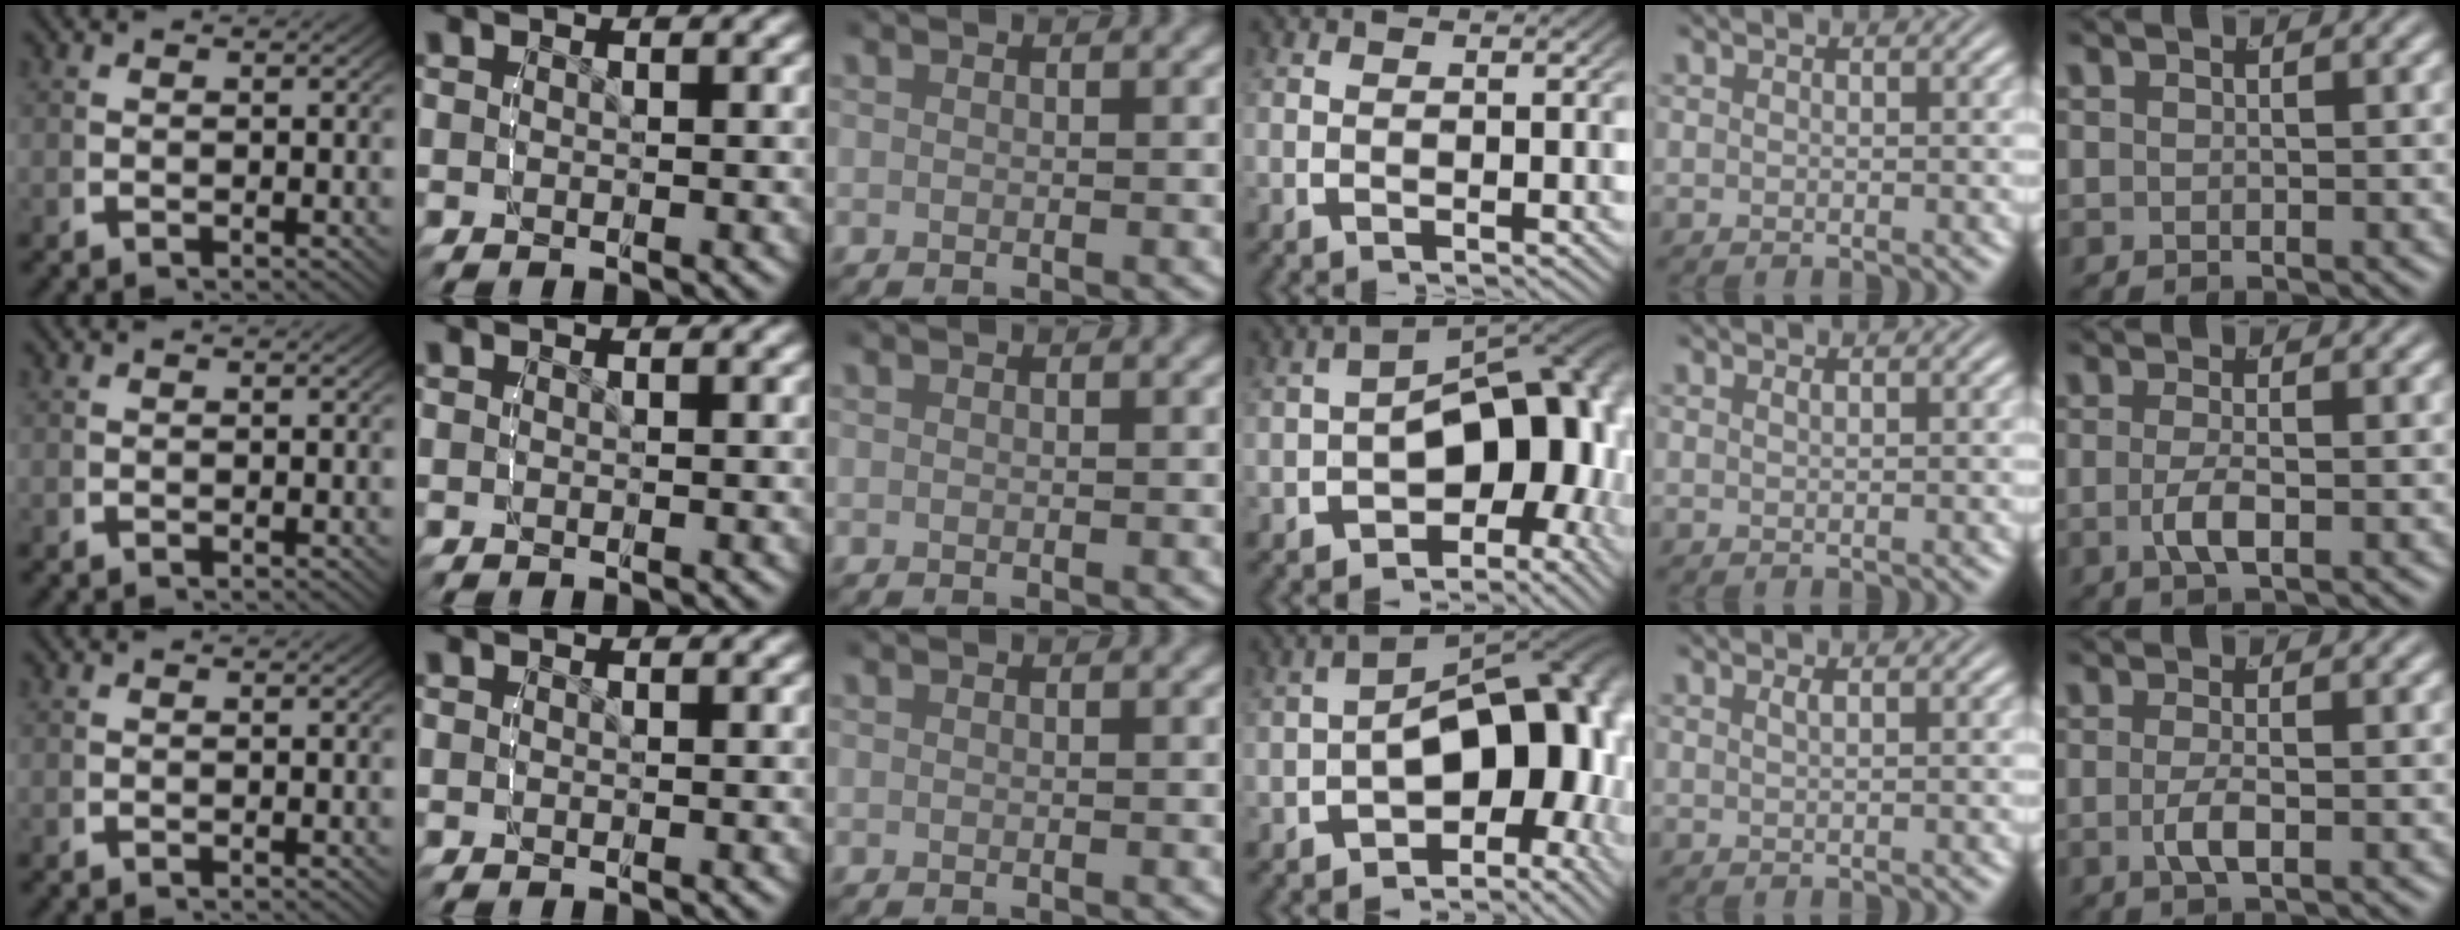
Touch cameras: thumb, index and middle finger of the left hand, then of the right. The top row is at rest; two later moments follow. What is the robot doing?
{"motion": "lift_and_place", "object": "glue stick"}